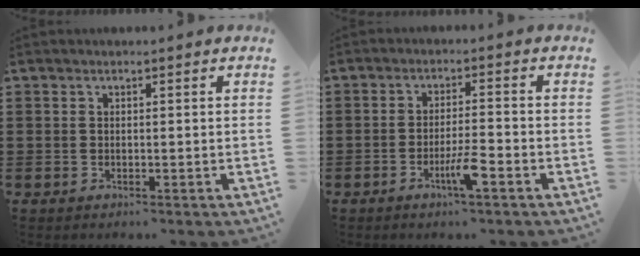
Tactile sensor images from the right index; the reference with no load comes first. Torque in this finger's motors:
{"motor_torque": [-0.08, 0.22, 0.37, 0.10]}